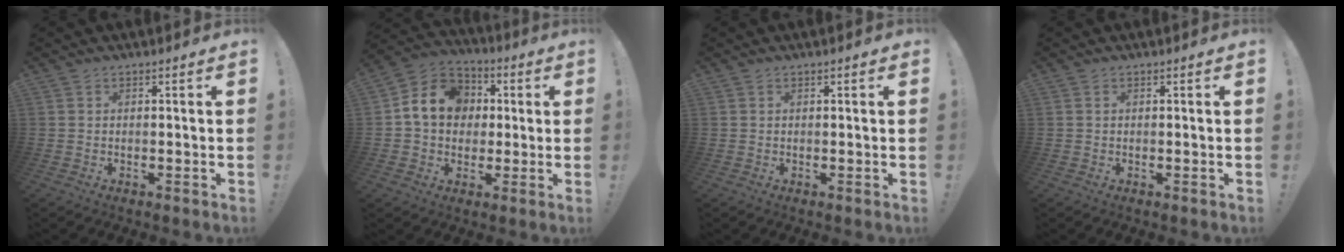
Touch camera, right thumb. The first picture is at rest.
{"total": 13.5, "force": [2.2, 11.5, 6.8], "torque": [-0.090, 0.008, 0.049]}
{"total": 0.0}
{"total": 0.0}